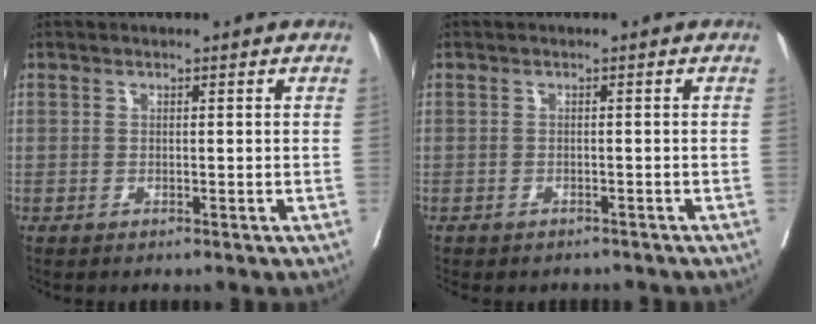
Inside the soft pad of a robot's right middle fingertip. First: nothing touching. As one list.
[{"total": 3.1, "force": [-2.7, 1.4, 0.3], "torque": [-0.008, 0.001, -0.038]}]